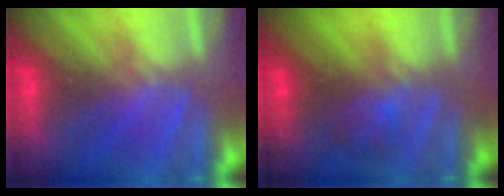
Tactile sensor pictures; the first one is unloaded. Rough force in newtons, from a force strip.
{"total": 2.0}